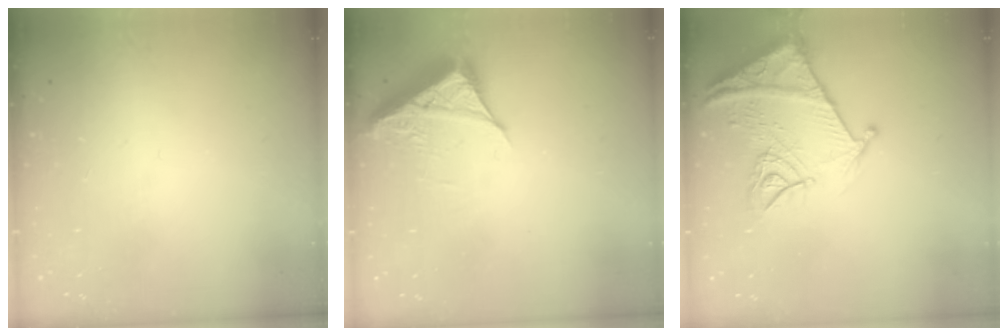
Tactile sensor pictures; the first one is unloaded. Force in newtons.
{"total": 6.9, "press": 6.8, "slide": 0.6}
{"total": 14.9, "press": 14.8, "slide": 1.6}